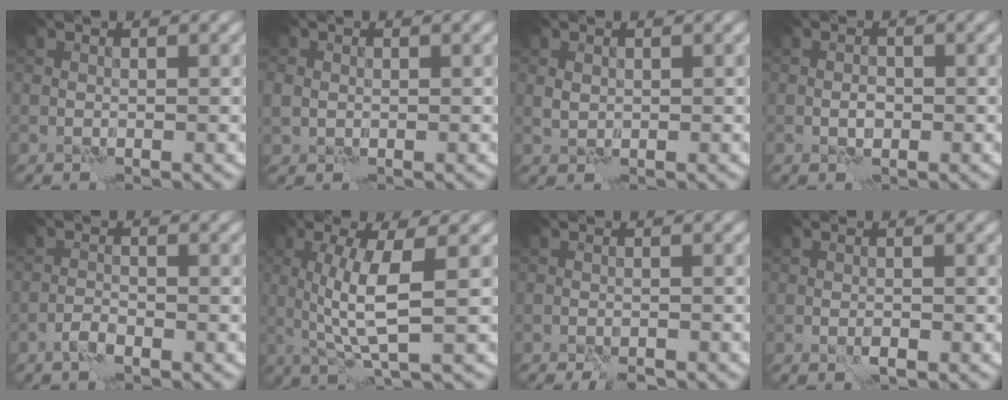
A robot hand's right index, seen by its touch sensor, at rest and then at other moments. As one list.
[{"total": 1.7, "force": [0.2, 1.6, 0.5], "torque": [-0.014, 0.004, 0.003]}, {"total": 0.9, "force": [0.3, 0.8, 0.3], "torque": [-0.009, 0.003, 0.008]}, {"total": 1.2, "force": [-0.4, 0.7, 0.8], "torque": [-0.011, 0.005, -0.009]}, {"total": 1.4, "force": [-1.1, 0.4, 0.7], "torque": [-0.013, 0.006, -0.026]}, {"total": 5.2, "force": [0.6, 1.2, 5.1], "torque": [-0.096, 0.002, 0.013]}, {"total": 2.7, "force": [-2.4, 0.4, 1.1], "torque": [-0.023, 0.000, -0.036]}, {"total": 1.0, "force": [-0.7, 0.2, 0.7], "torque": [-0.013, 0.001, -0.012]}]